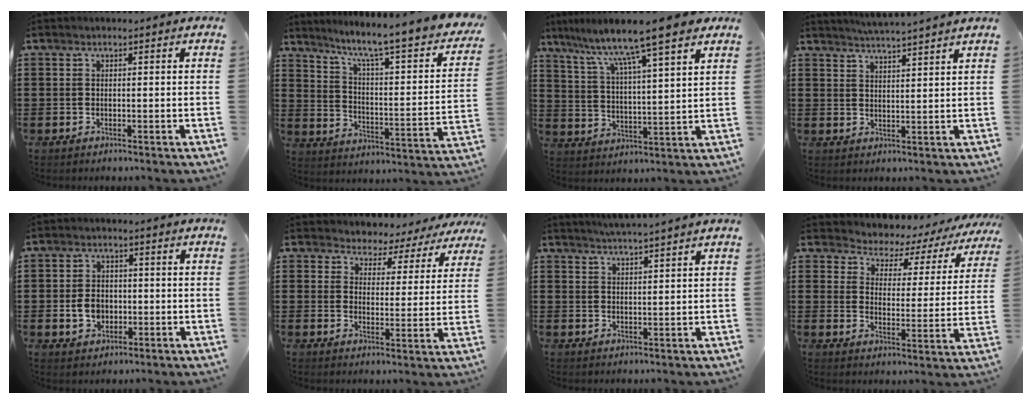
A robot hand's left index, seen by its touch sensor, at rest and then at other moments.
{"total": 6.3, "force": [4.7, -0.4, 4.2], "torque": [-0.095, -0.051, 0.062]}
{"total": 9.2, "force": [7.6, -0.4, 5.3], "torque": [-0.125, -0.051, 0.117]}
{"total": 3.5, "force": [3.4, -0.9, 0.0], "torque": [-0.013, -0.017, 0.060]}
{"total": 4.3, "force": [-0.8, 3.3, 2.7], "torque": [-0.056, 0.000, -0.019]}
{"total": 3.6, "force": [3.3, 1.2, -0.3], "torque": [-0.020, -0.020, 0.054]}
{"total": 2.7, "force": [2.6, -0.8, 0.0], "torque": [-0.009, -0.010, 0.048]}
{"total": 3.2, "force": [3.1, 1.0, 0.2], "torque": [-0.029, -0.028, 0.042]}